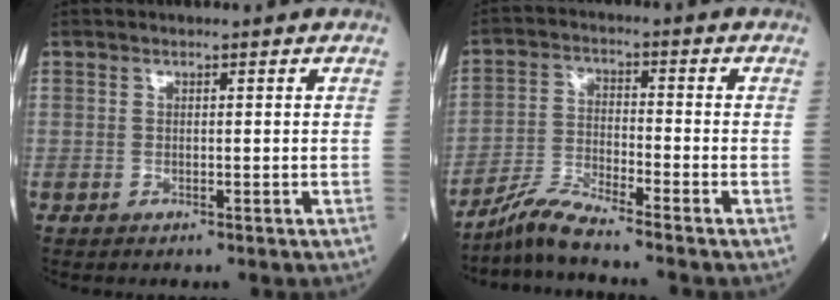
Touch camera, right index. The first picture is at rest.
{"total": 5.6, "force": [-5.3, -1.1, 1.7], "torque": [-0.040, -0.020, -0.106]}